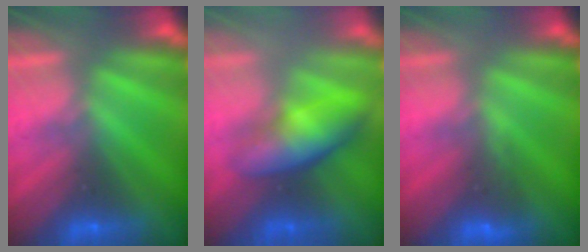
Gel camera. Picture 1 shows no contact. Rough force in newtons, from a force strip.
{"total": 4.5}
{"total": 3.5}